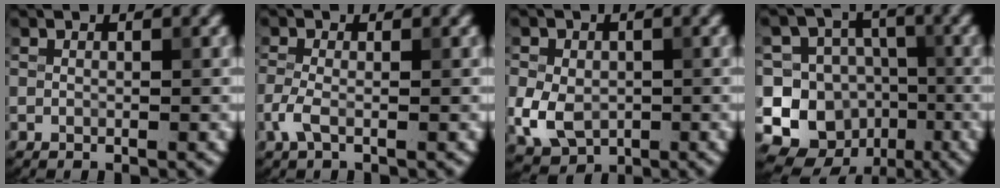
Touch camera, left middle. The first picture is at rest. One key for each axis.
{"total": 1.9, "fx": -0.7, "fy": 0.7, "fz": 1.6, "tx": -0.041, "ty": -0.003, "tz": -0.022}
{"total": 5.1, "fx": -0.9, "fy": 3.9, "fz": 3.2, "tx": -0.070, "ty": -0.010, "tz": -0.017}
{"total": 12.7, "fx": -4.3, "fy": 11.5, "fz": 3.1, "tx": -0.073, "ty": 0.000, "tz": -0.071}